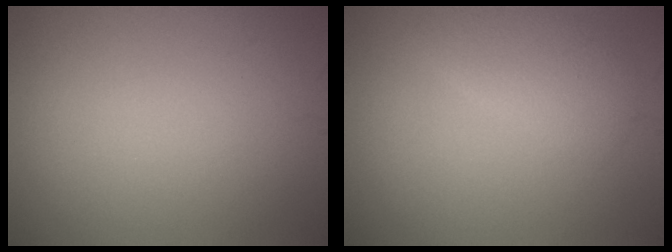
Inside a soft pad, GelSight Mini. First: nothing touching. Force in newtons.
{"total": 2.7, "press": 2.7, "slide": 0.2}